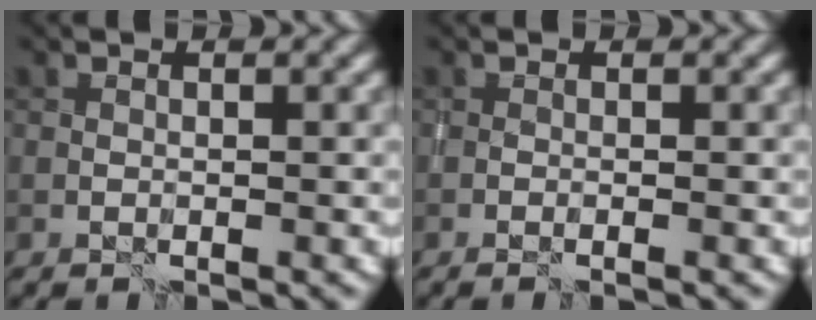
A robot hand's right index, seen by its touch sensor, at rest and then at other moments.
{"total": 1.1, "force": [-0.4, 0.3, 0.9], "torque": [-0.009, 0.000, -0.010]}